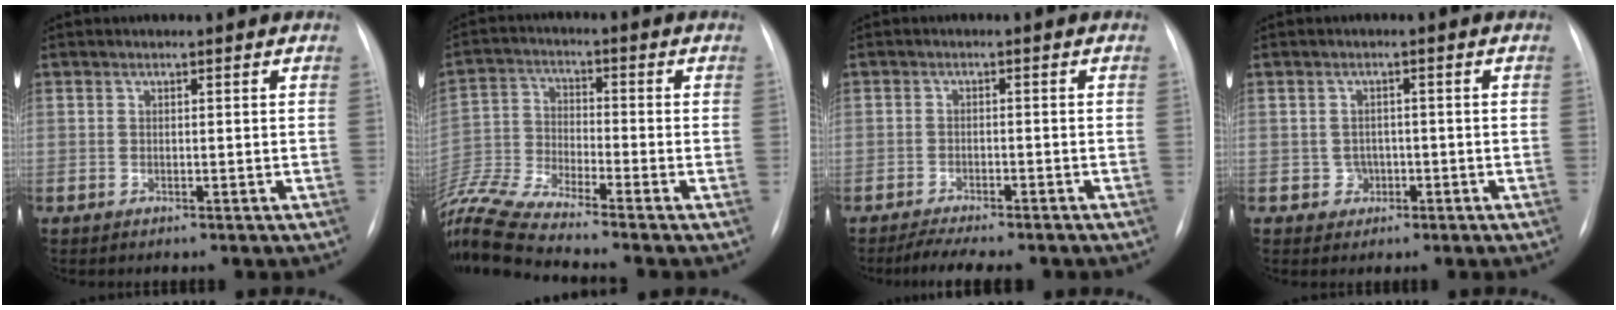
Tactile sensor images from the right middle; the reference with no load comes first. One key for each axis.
{"total": 11.4, "fx": -10.5, "fy": -1.9, "fz": 4.3, "tx": -0.089, "ty": -0.018, "tz": -0.204}
{"total": 6.7, "fx": -5.7, "fy": 1.6, "fz": 3.2, "tx": -0.044, "ty": -0.008, "tz": -0.082}
{"total": 2.2, "fx": -0.7, "fy": 2.0, "fz": 0.3, "tx": 0.001, "ty": 0.008, "tz": -0.008}